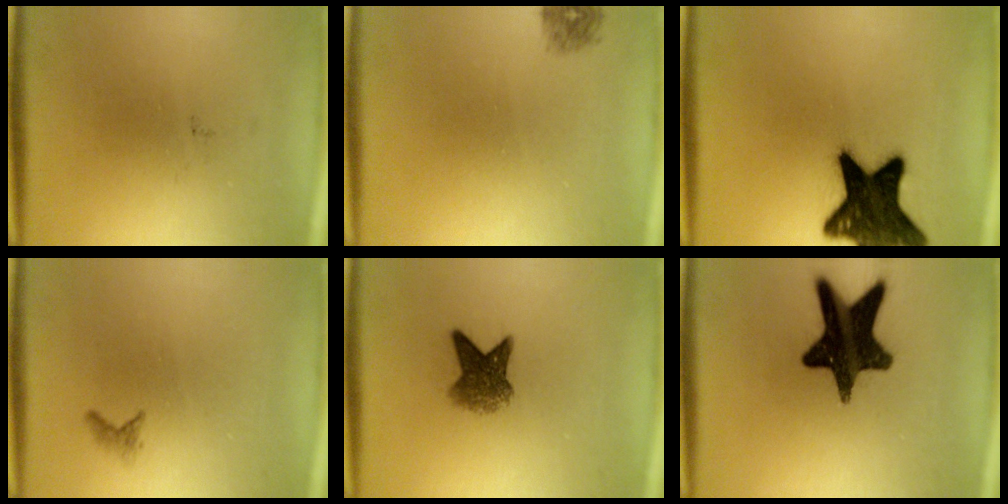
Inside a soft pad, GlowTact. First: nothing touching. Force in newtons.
{"total": 1.1}
{"total": 17.7}
{"total": 0.7}
{"total": 5.2}
{"total": 16.7}